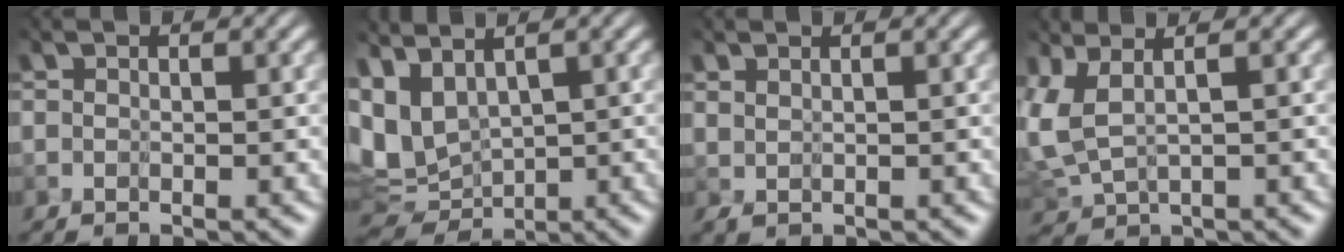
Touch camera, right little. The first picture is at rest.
{"total": 7.1, "force": [1.8, 4.4, 5.2], "torque": [-0.122, -0.006, 0.059]}
{"total": 1.8, "force": [1.0, 0.7, 1.3], "torque": [-0.034, 0.002, 0.021]}
{"total": 3.0, "force": [1.1, 0.8, 2.7], "torque": [-0.100, 0.000, 0.033]}